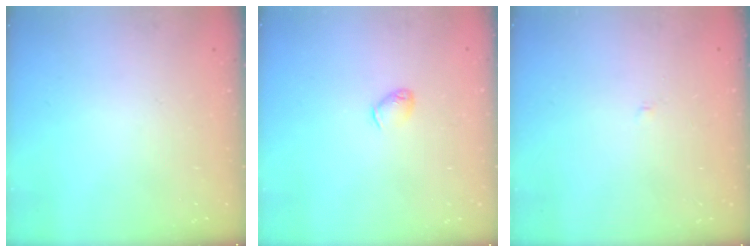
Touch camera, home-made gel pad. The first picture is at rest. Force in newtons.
{"total": 3.3, "press": 3.2, "slide": 0.6}
{"total": 1.9, "press": 1.9, "slide": 0.2}